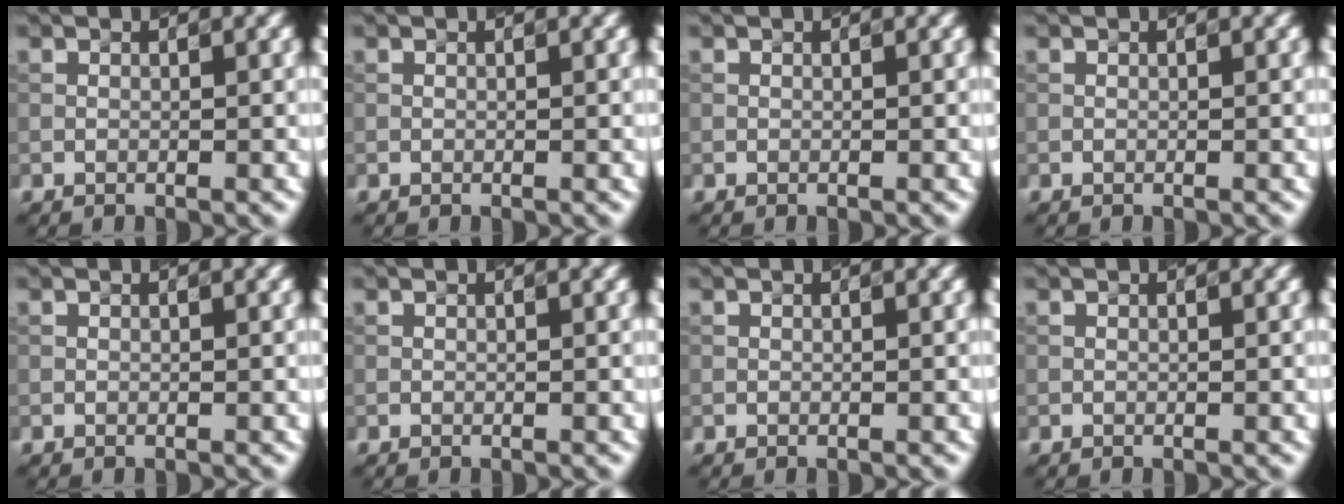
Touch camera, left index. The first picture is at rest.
{"total": 0.0}
{"total": 0.0}
{"total": 0.0}
{"total": 0.0}
{"total": 0.0}
{"total": 0.0}
{"total": 0.0}